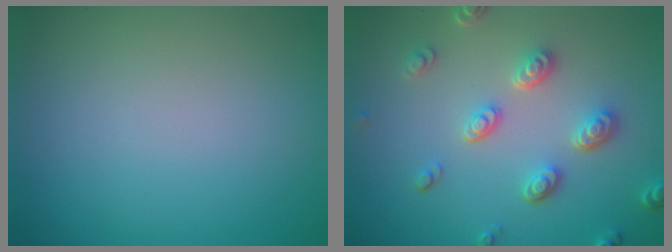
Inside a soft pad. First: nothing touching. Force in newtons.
{"total": 3.8, "press": 3.2, "slide": 2.0}